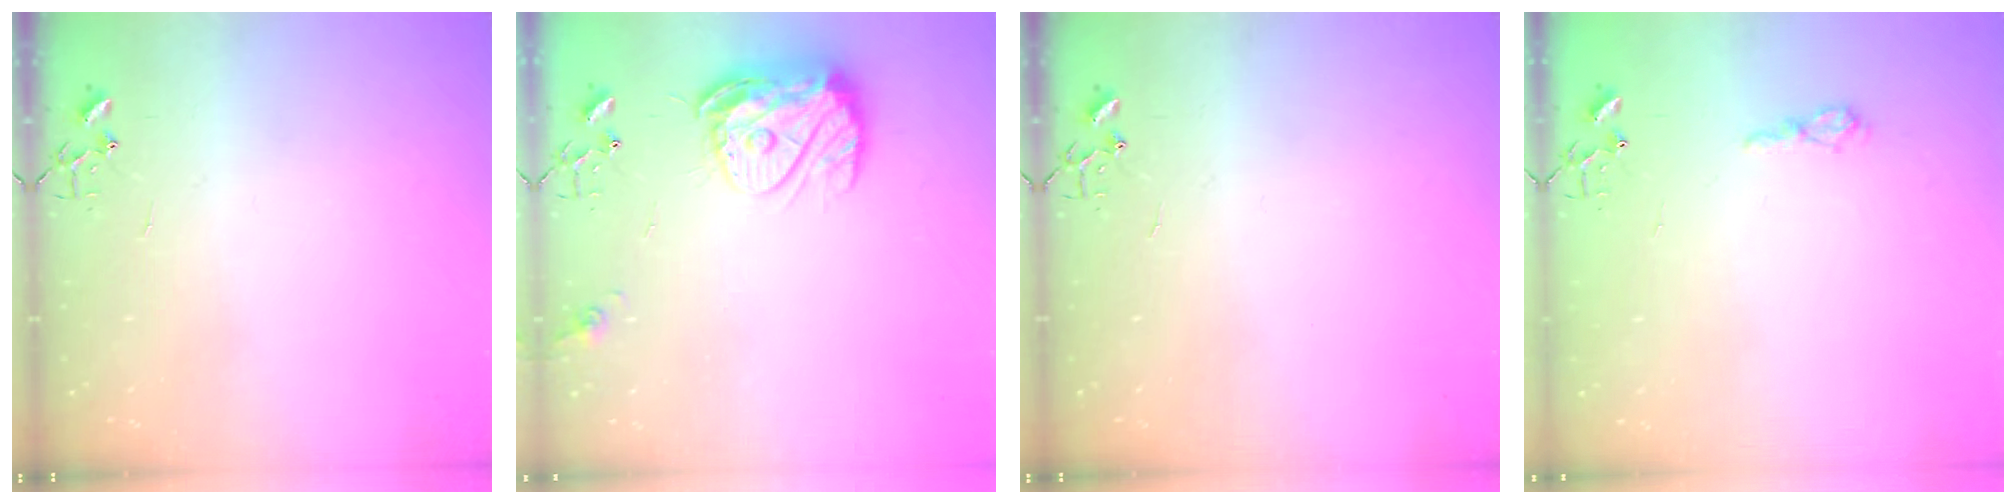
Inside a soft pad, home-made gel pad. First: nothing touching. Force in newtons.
{"total": 13.0, "press": 13.0, "slide": 1.2}
{"total": 0.0}
{"total": 6.5, "press": 6.5, "slide": 0.7}